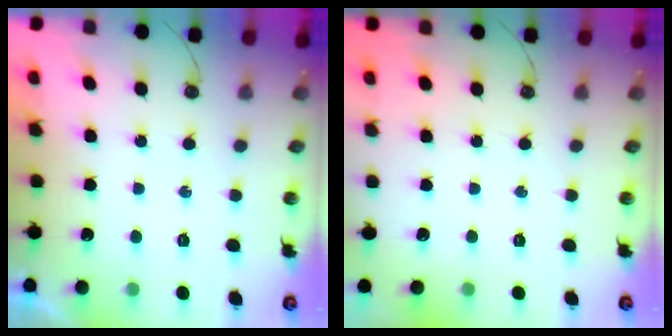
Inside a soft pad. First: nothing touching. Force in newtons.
{"total": 0.0}